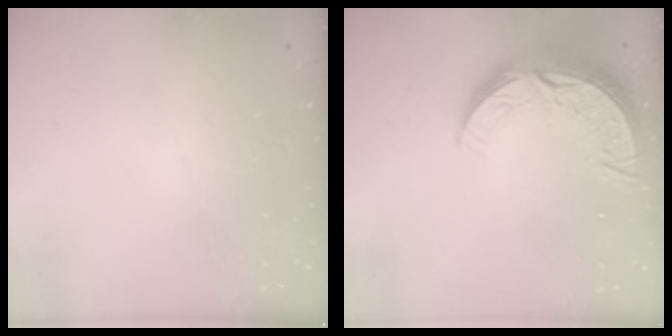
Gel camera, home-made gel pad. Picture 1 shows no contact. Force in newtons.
{"total": 13.0, "press": 12.9, "slide": 1.0}